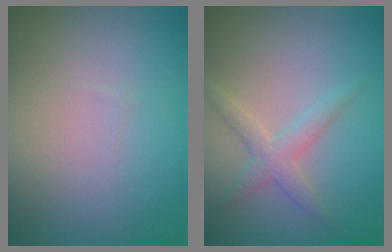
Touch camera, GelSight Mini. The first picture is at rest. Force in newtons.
{"total": 2.3, "press": 2.3, "slide": 0.0}